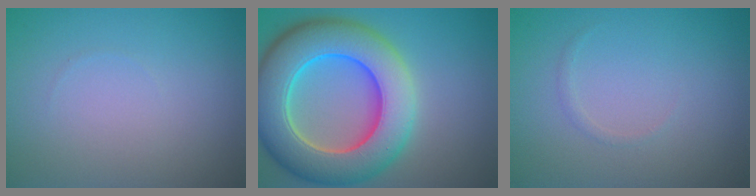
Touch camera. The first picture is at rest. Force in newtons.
{"total": 11.3, "press": 11.3, "slide": 0.8}
{"total": 0.5, "press": 0.5, "slide": 0.1}